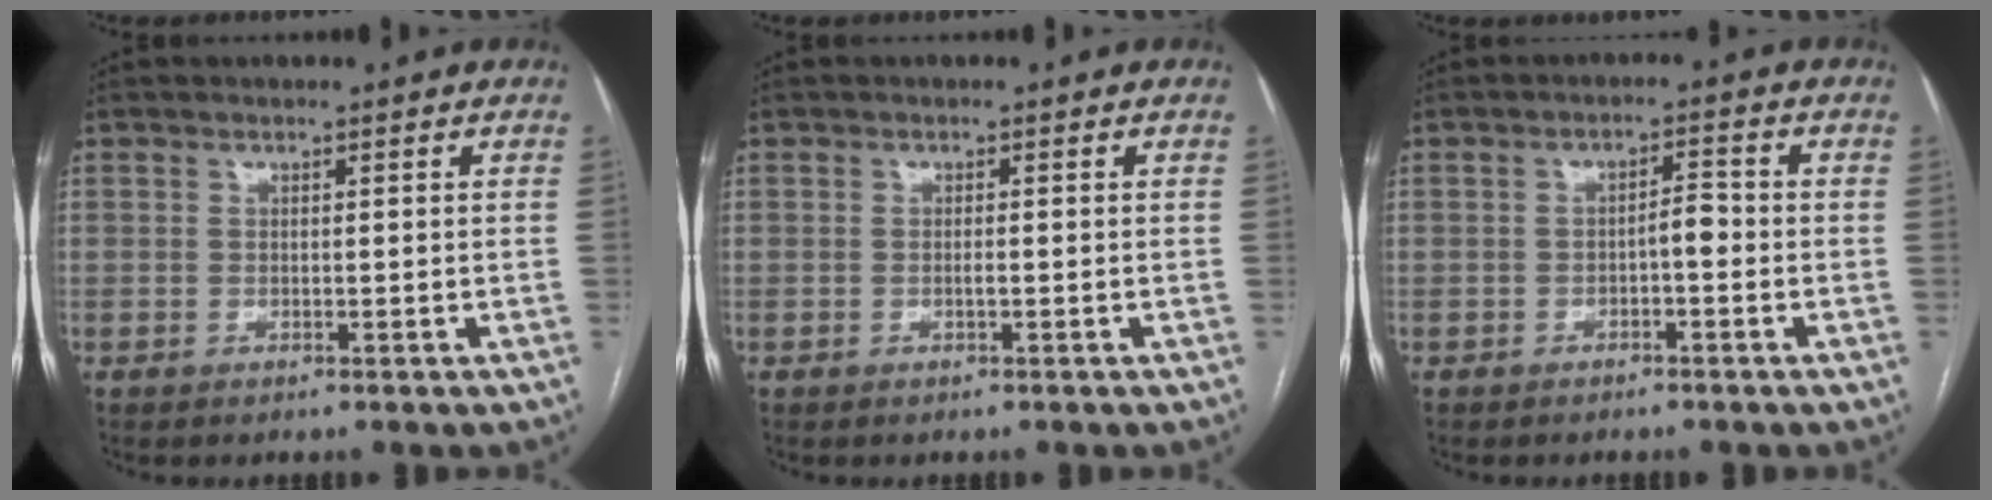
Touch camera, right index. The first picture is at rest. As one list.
[{"total": 0.8, "force": [-0.4, 0.1, 0.7], "torque": [-0.013, 0.000, -0.006]}, {"total": 2.9, "force": [-1.0, 0.9, 2.5], "torque": [-0.035, 0.010, -0.017]}]